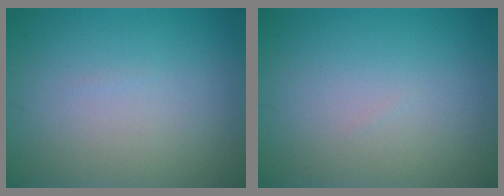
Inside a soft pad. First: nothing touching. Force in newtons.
{"total": 0.0}